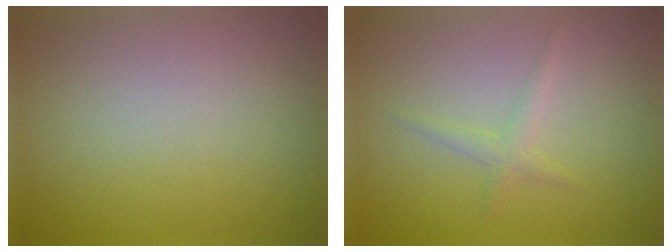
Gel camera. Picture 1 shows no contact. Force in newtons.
{"total": 1.4, "press": 1.4, "slide": 0.0}